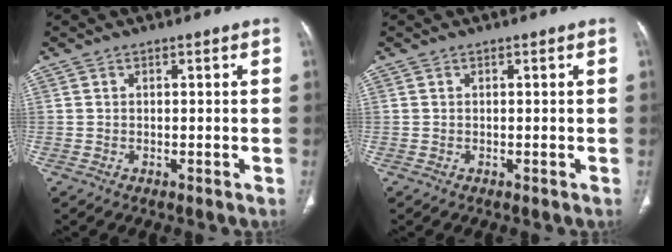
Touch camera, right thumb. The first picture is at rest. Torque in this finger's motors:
{"motor_torque": [-0.04, 0.04, -0.04, 0.04, 0.04]}